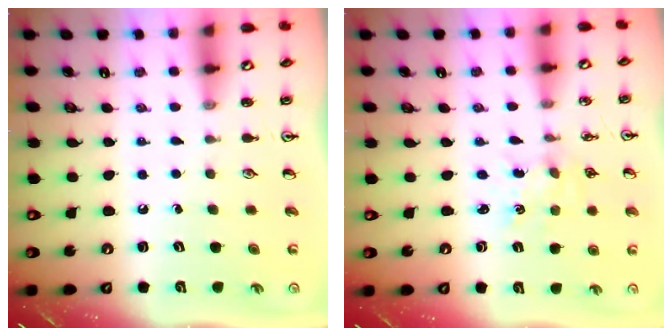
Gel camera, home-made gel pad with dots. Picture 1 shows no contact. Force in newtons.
{"total": 1.6, "press": 1.6, "slide": 0.3}